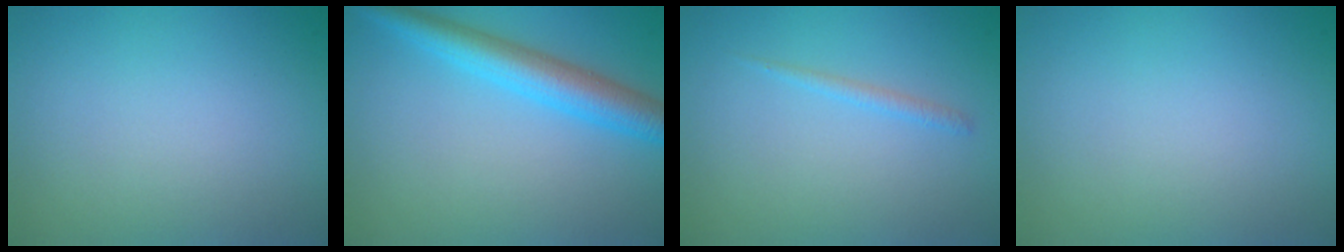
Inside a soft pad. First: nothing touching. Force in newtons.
{"total": 4.8, "press": 4.8, "slide": 0.2}
{"total": 0.9, "press": 0.9, "slide": 0.1}
{"total": 0.0}